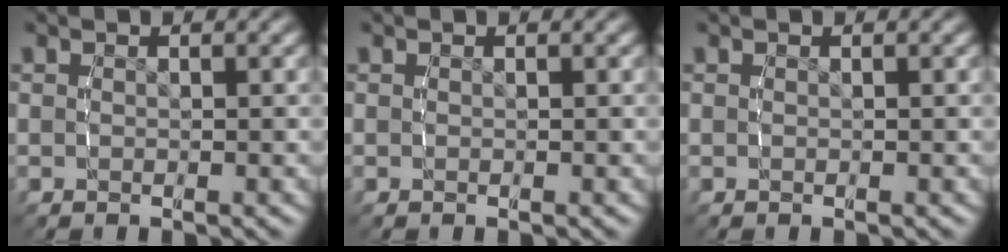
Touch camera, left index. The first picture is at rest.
{"total": 0.0}
{"total": 0.0}